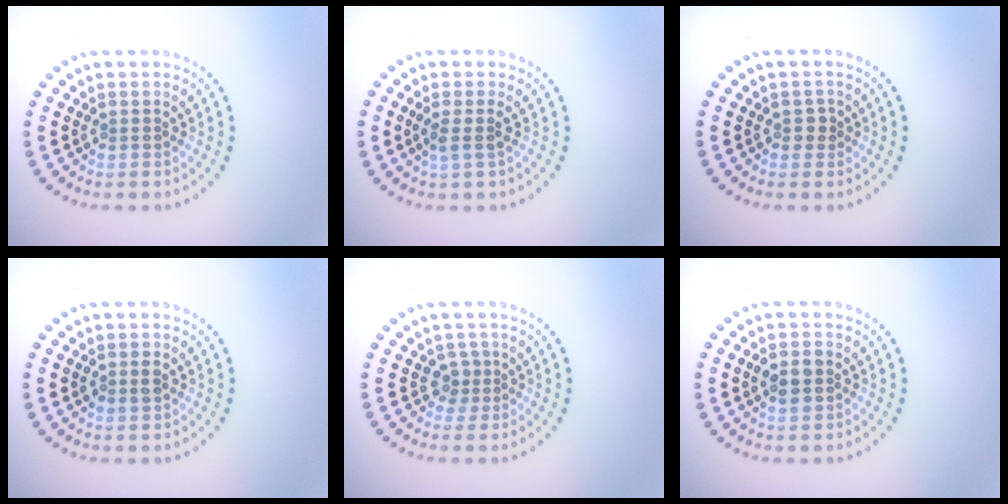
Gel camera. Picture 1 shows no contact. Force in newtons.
{"total": 1.4, "press": 1.2, "slide": 0.8}
{"total": 0.9, "press": 0.9, "slide": 0.3}
{"total": 1.4, "press": 1.4, "slide": 0.1}
{"total": 1.7, "press": 1.2, "slide": 1.2}
{"total": 2.5, "press": 2.4, "slide": 0.1}